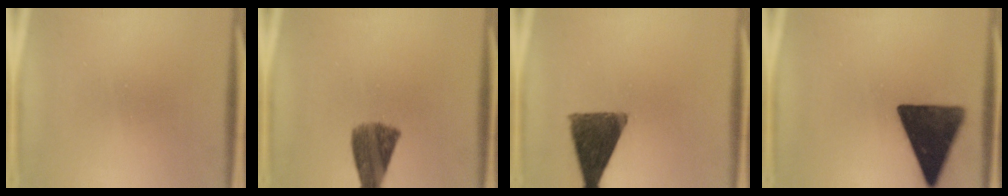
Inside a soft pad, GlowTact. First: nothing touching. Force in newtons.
{"total": 7.6}
{"total": 11.9}
{"total": 14.0}